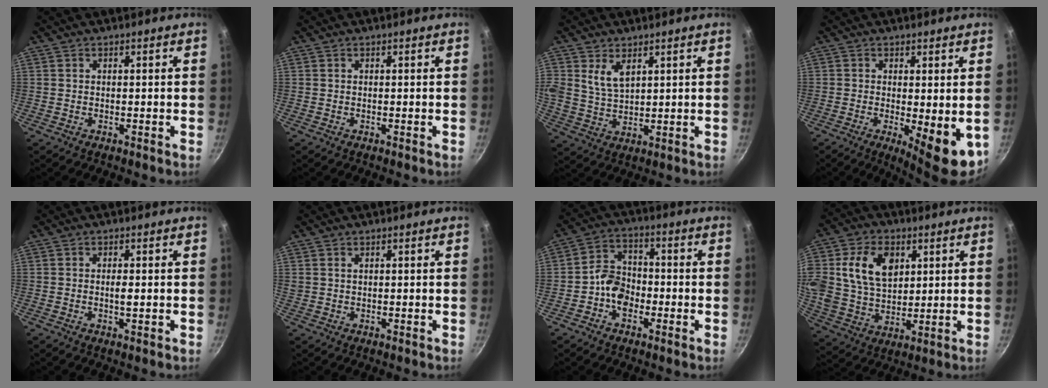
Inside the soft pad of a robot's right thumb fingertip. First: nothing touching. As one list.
[{"total": 0.0}, {"total": 5.7, "force": [2.8, 3.3, 3.7], "torque": [-0.062, -0.025, 0.058]}, {"total": 8.8, "force": [-1.4, 3.0, 8.2], "torque": [-0.101, -0.008, -0.008]}, {"total": 1.7, "force": [-0.1, 0.5, 1.7], "torque": [-0.033, 0.001, -0.004]}, {"total": 0.8, "force": [0.4, 0.6, 0.3], "torque": [-0.005, 0.002, 0.010]}, {"total": 7.0, "force": [-2.2, 5.3, 4.1], "torque": [-0.042, 0.028, -0.049]}, {"total": 15.8, "force": [4.4, 11.2, 10.1], "torque": [-0.171, -0.002, 0.084]}]